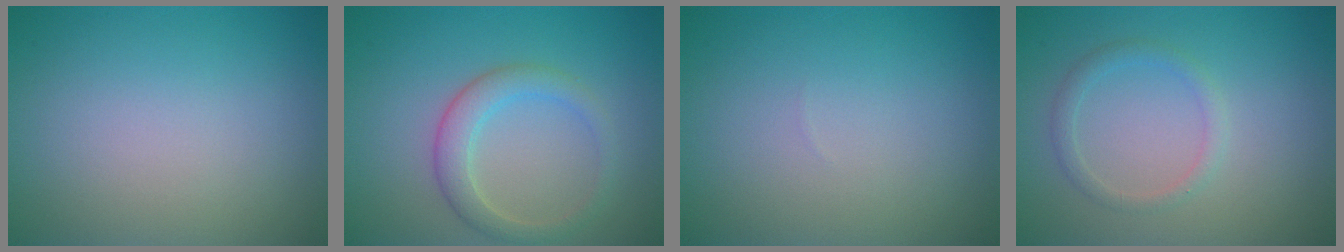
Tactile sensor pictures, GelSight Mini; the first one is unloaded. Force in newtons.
{"total": 3.0, "press": 3.0, "slide": 0.1}
{"total": 0.0}
{"total": 1.4, "press": 1.4, "slide": 0.1}